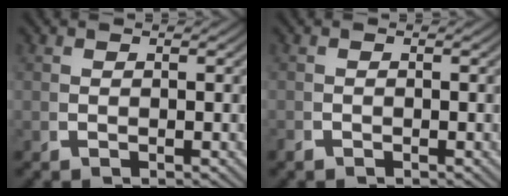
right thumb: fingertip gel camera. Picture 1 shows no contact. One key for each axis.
{"total": 0.6, "fx": -0.6, "fy": 0.0, "fz": -0.2, "tx": 0.005, "ty": -0.005, "tz": -0.011}